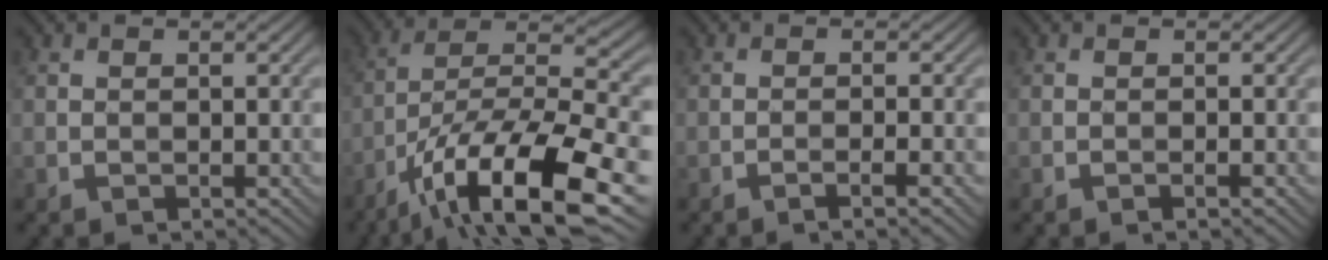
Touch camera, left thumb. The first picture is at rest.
{"total": 16.7, "force": [-9.5, 5.1, 12.8], "torque": [-0.235, -0.009, -0.171]}
{"total": 2.4, "force": [-1.4, 0.2, 2.0], "torque": [-0.028, 0.010, -0.033]}
{"total": 0.8, "force": [-0.5, -0.1, 0.6], "torque": [-0.011, 0.003, -0.012]}